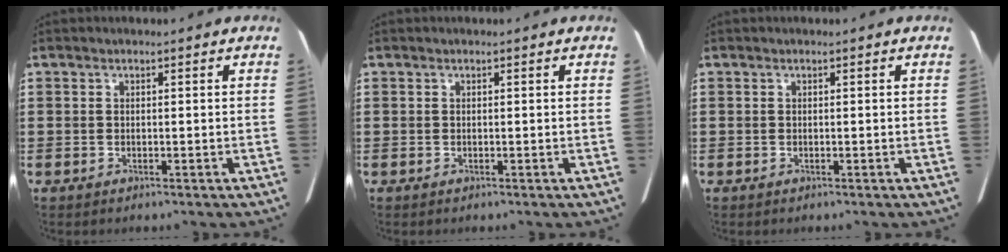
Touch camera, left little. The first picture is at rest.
{"total": 0.0}
{"total": 0.0}